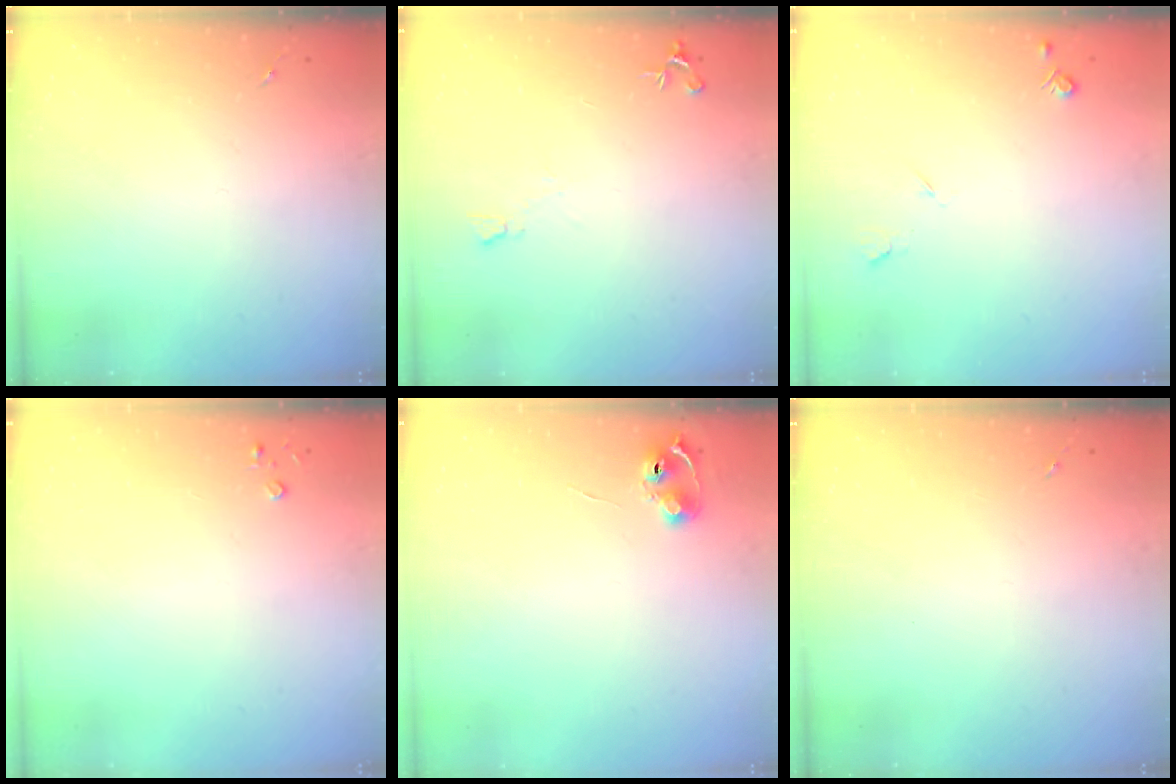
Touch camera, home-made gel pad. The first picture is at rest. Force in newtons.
{"total": 4.4, "press": 4.3, "slide": 0.9}
{"total": 4.6, "press": 4.5, "slide": 0.7}
{"total": 2.2, "press": 2.2, "slide": 0.3}
{"total": 6.3, "press": 6.3, "slide": 0.8}
{"total": 0.0}